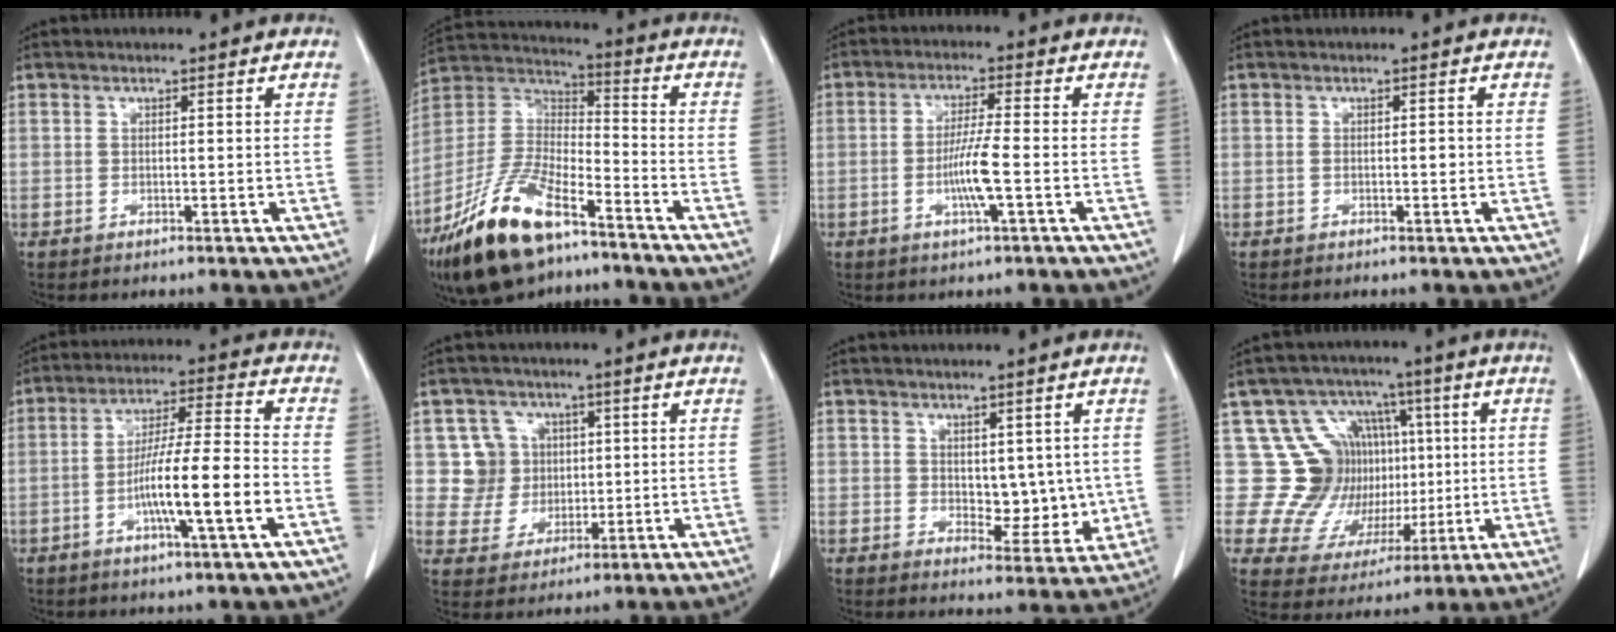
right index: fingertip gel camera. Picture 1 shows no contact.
{"total": 18.3, "force": [-12.2, 5.9, 12.2], "torque": [-0.268, -0.008, -0.226]}
{"total": 5.9, "force": [-1.5, -0.1, 5.7], "torque": [-0.112, -0.006, -0.029]}
{"total": 1.2, "force": [-0.1, 0.5, 1.1], "torque": [-0.020, 0.000, -0.001]}
{"total": 12.6, "force": [-3.7, 0.2, 12.0], "torque": [-0.209, 0.001, -0.068]}
{"total": 6.8, "force": [1.7, 6.6, 0.2], "torque": [0.004, 0.016, 0.037]}
{"total": 6.6, "force": [0.7, 3.8, 5.3], "torque": [-0.058, -0.007, 0.023]}
{"total": 15.3, "force": [3.2, 14.0, 5.1], "torque": [-0.075, 0.065, 0.080]}